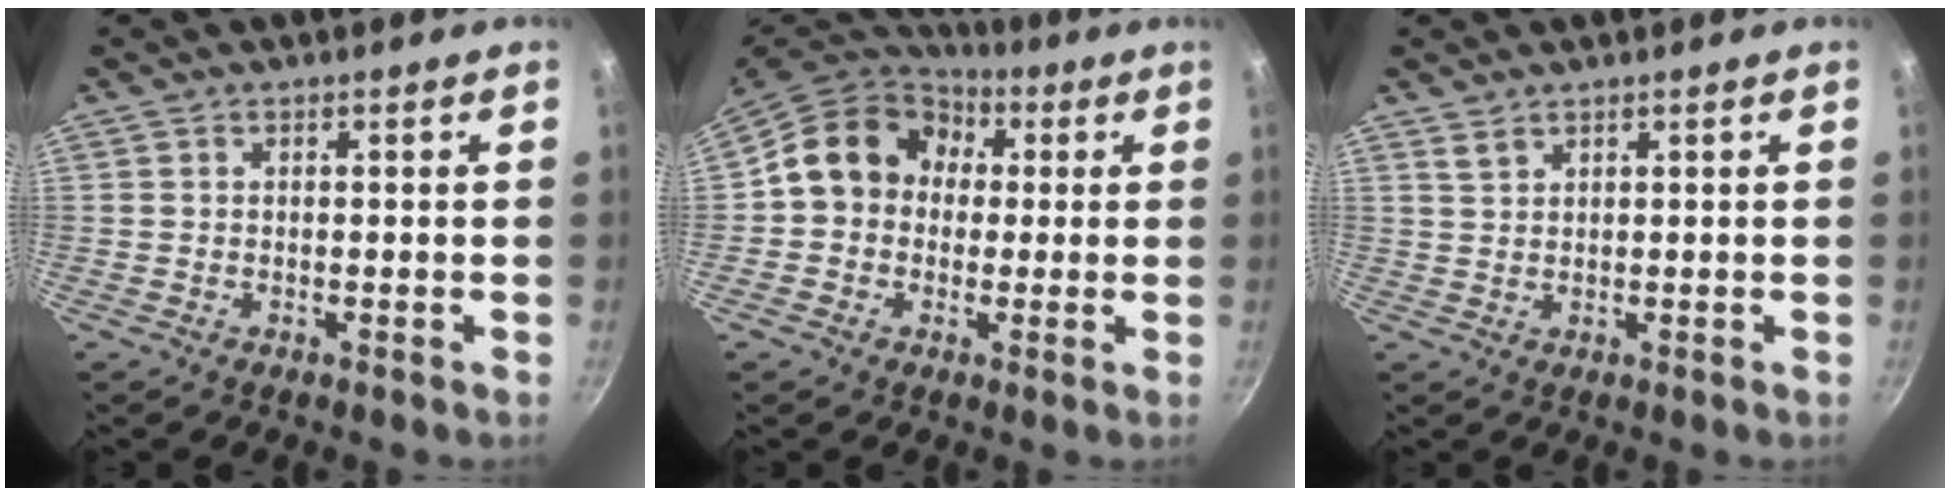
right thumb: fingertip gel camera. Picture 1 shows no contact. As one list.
[{"total": 14.2, "force": [1.8, 12.1, 7.2], "torque": [-0.086, 0.035, 0.008]}, {"total": 1.8, "force": [1.5, 0.7, 0.7], "torque": [-0.011, -0.005, 0.033]}]